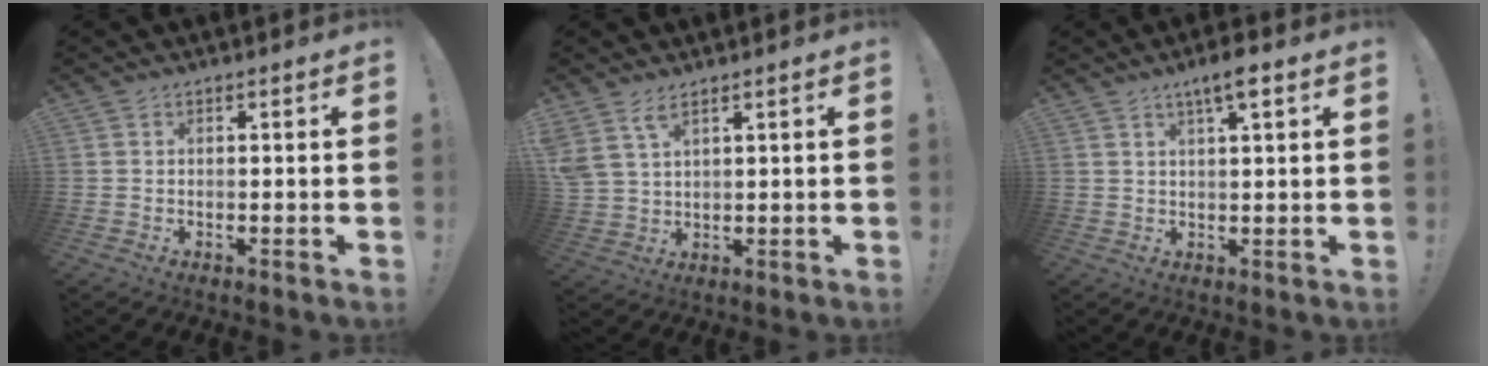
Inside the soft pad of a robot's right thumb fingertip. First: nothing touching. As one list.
[{"total": 5.9, "force": [4.4, 2.1, 3.4], "torque": [-0.071, -0.017, 0.086]}, {"total": 5.5, "force": [3.1, 0.8, 4.5], "torque": [-0.073, -0.008, 0.045]}]